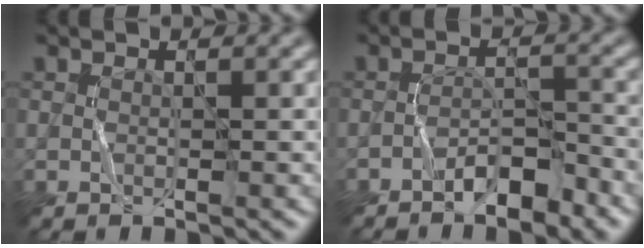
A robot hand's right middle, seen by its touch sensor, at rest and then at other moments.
{"total": 3.4, "force": [-2.7, 0.9, 1.9], "torque": [-0.027, 0.016, -0.048]}